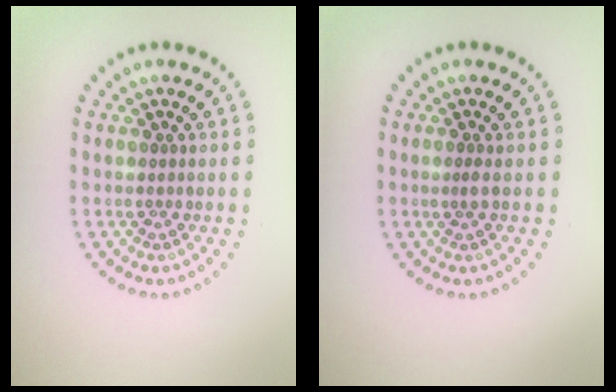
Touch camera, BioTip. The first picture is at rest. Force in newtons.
{"total": 0.9, "press": 0.5, "slide": 0.7}